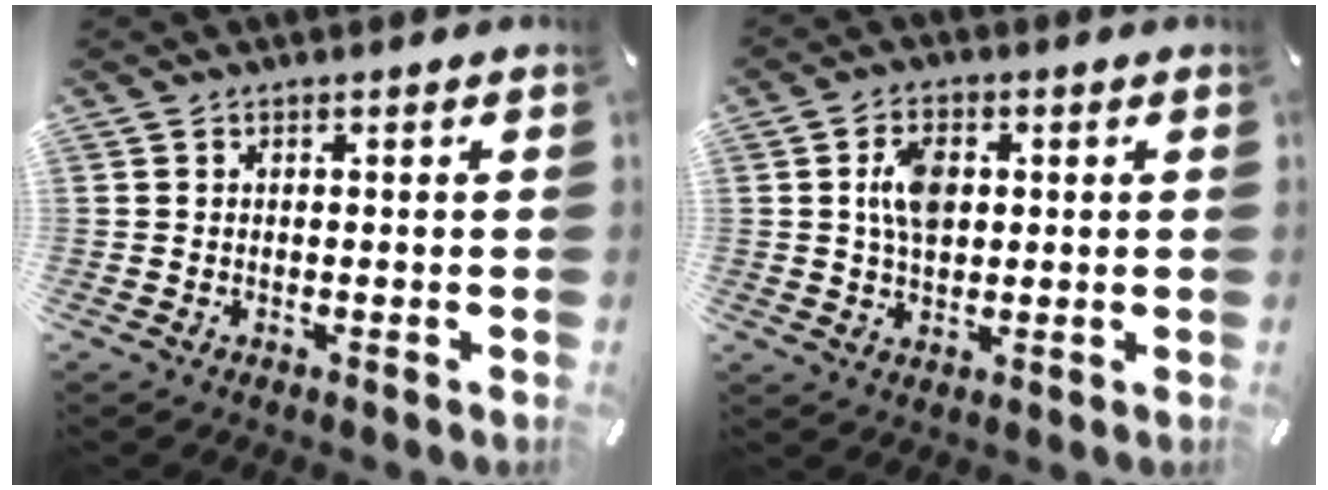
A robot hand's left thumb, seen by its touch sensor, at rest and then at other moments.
{"total": 7.5, "force": [1.4, 5.0, 5.4], "torque": [-0.110, 0.002, 0.019]}